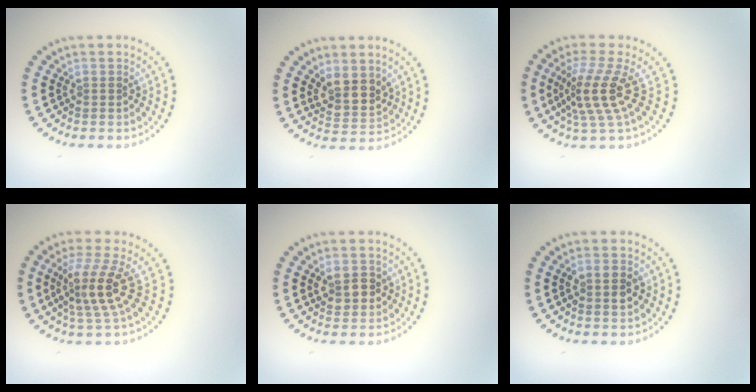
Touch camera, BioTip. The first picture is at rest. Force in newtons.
{"total": 3.1, "press": 2.6, "slide": 1.6}
{"total": 4.2, "press": 3.0, "slide": 2.8}
{"total": 4.1, "press": 3.1, "slide": 2.6}
{"total": 2.5, "press": 2.5, "slide": 0.4}
{"total": 2.0, "press": 2.0, "slide": 0.3}